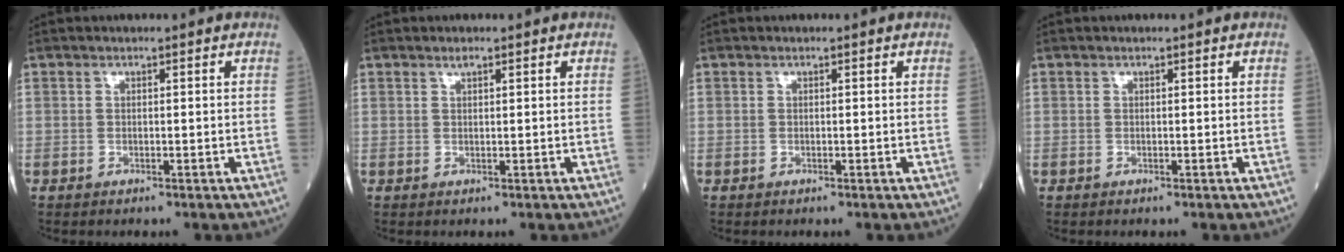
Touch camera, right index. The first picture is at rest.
{"total": 0.7, "force": [0.6, 0.1, 0.5], "torque": [-0.010, 0.000, 0.011]}
{"total": 0.0}
{"total": 0.0}